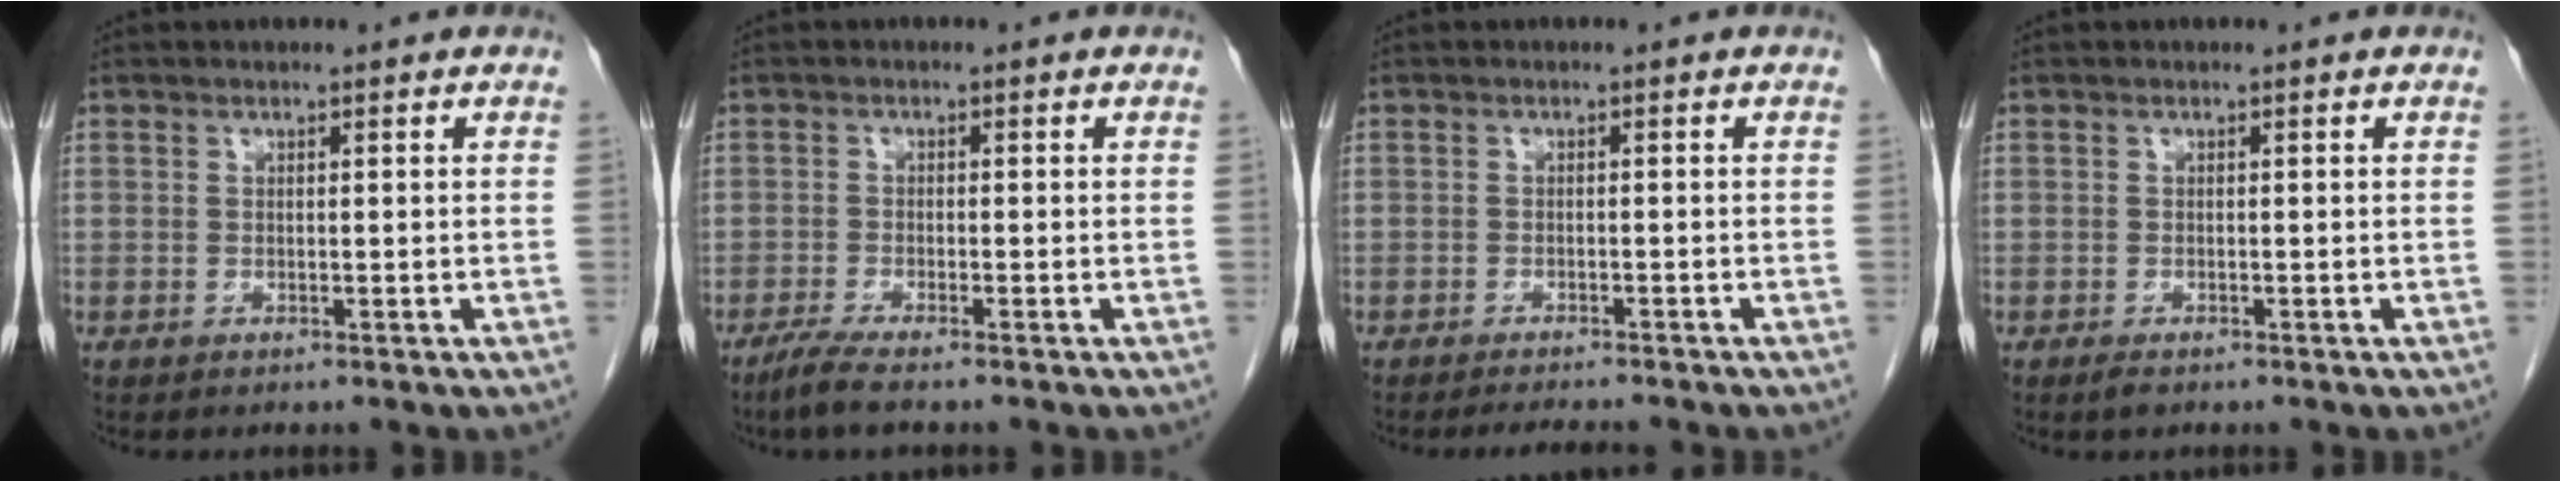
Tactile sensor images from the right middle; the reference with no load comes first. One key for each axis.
{"total": 3.5, "fx": -2.7, "fy": 0.0, "fz": 2.2, "tx": -0.048, "ty": -0.009, "tz": -0.053}
{"total": 4.6, "fx": -4.2, "fy": 0.4, "fz": 1.8, "tx": -0.020, "ty": -0.007, "tz": -0.056}
{"total": 1.0, "fx": -0.8, "fy": 0.3, "fz": 0.6, "tx": -0.014, "ty": -0.002, "tz": -0.011}